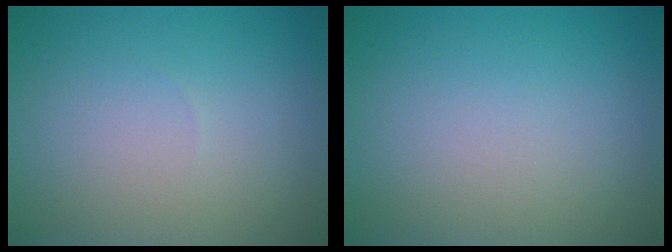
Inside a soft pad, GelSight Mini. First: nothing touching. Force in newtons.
{"total": 0.0}